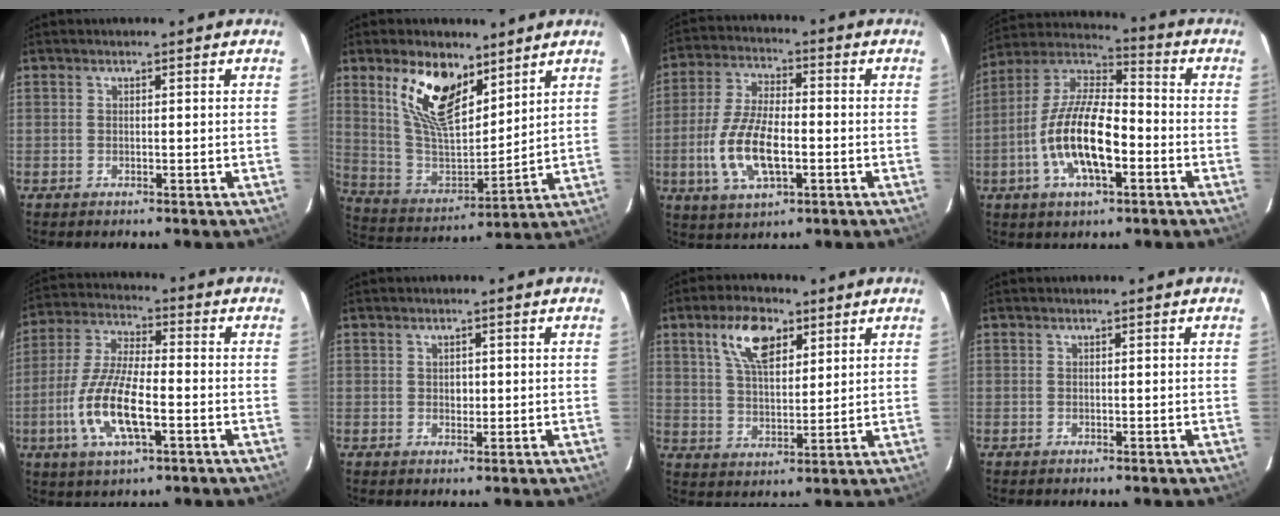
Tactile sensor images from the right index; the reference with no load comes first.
{"total": 16.0, "force": [9.3, 7.3, 10.8], "torque": [-0.211, 0.000, 0.187]}
{"total": 13.1, "force": [-3.2, 5.9, 11.2], "torque": [-0.235, -0.002, -0.056]}
{"total": 16.2, "force": [-4.8, 6.2, 14.2], "torque": [-0.287, -0.001, -0.092]}
{"total": 13.9, "force": [-4.3, 4.5, 12.4], "torque": [-0.261, -0.007, -0.082]}
{"total": 1.5, "force": [0.4, 1.2, 0.8], "torque": [-0.008, 0.003, 0.008]}
{"total": 9.9, "force": [5.2, 4.6, 7.1], "torque": [-0.129, 0.015, 0.096]}
{"total": 0.0}